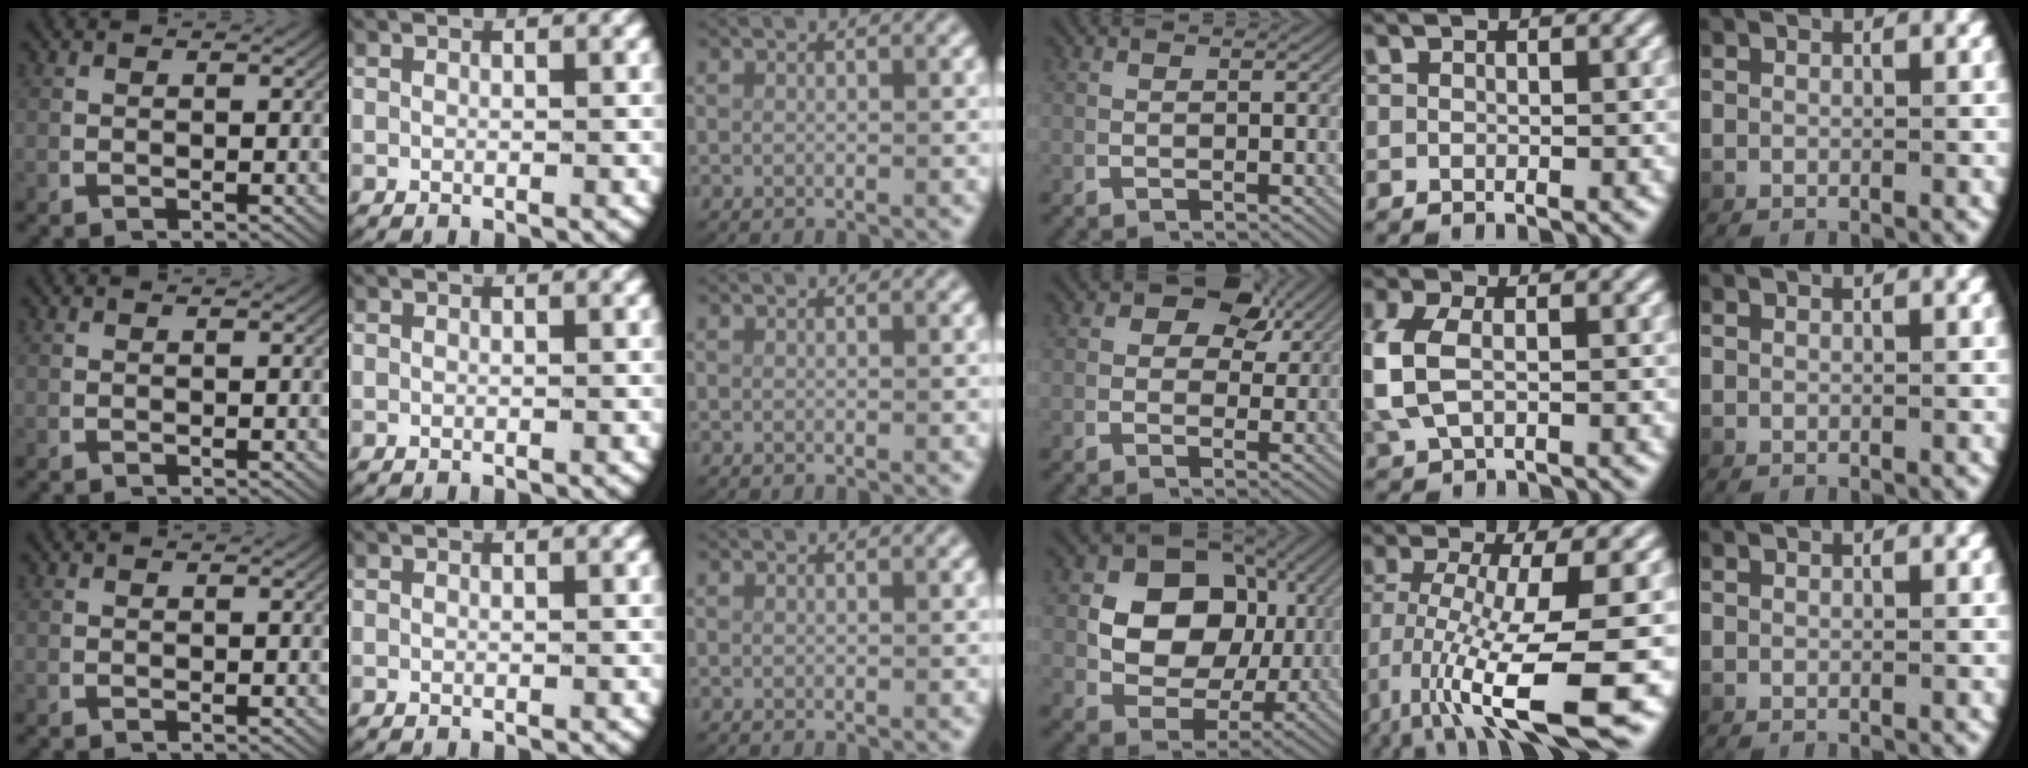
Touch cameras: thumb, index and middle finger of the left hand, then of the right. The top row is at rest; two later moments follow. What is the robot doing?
{"motion": "lift_and_place", "object": "key"}